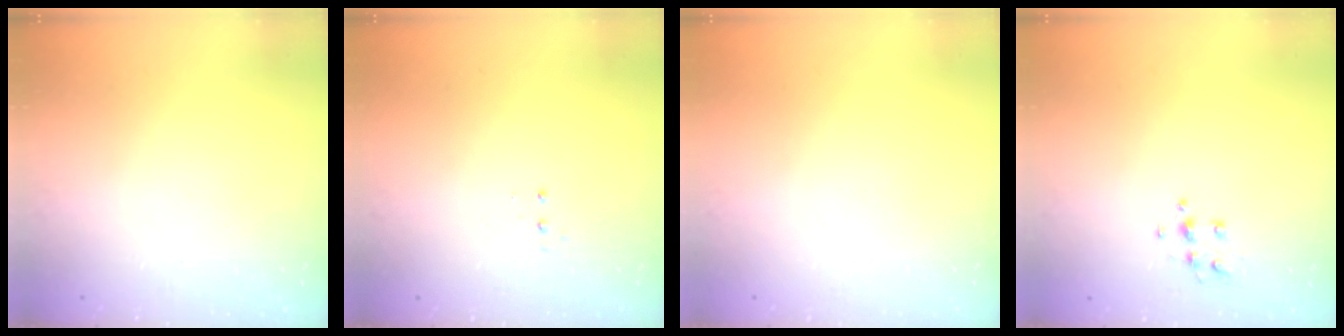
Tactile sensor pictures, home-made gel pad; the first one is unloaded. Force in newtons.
{"total": 3.3, "press": 3.2, "slide": 0.6}
{"total": 0.0}
{"total": 6.6, "press": 6.5, "slide": 0.3}